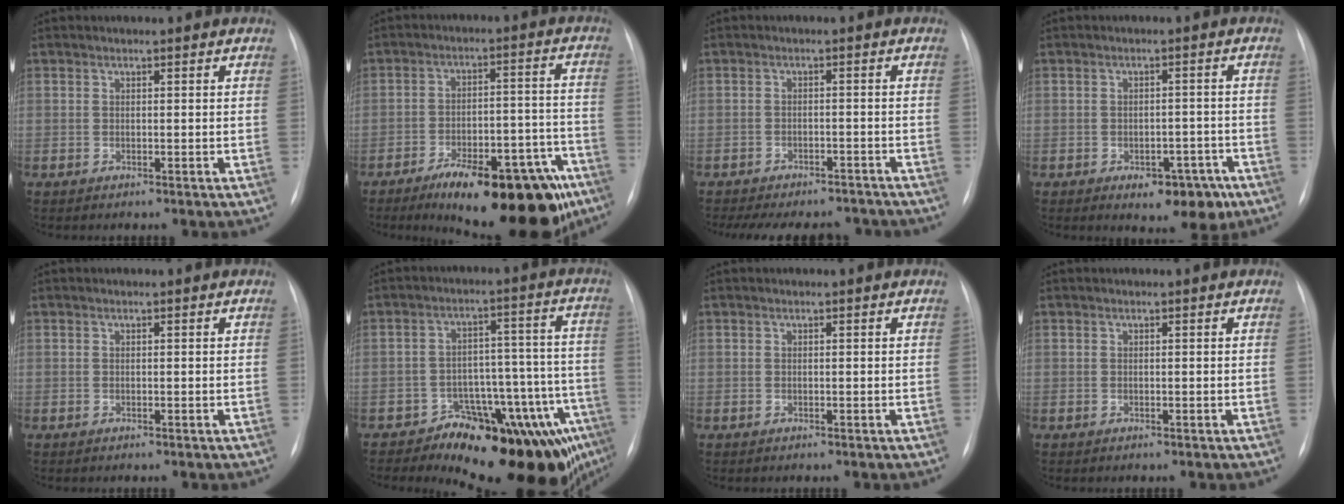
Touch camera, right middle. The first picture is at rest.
{"total": 20.9, "force": [-14.6, 6.4, 13.5], "torque": [-0.116, 0.041, -0.208]}
{"total": 14.6, "force": [-12.8, 4.9, 4.9], "torque": [-0.103, 0.004, -0.162]}
{"total": 6.8, "force": [-3.9, 3.5, 4.3], "torque": [-0.040, 0.015, -0.043]}
{"total": 0.0}
{"total": 16.6, "force": [-10.8, 4.5, 11.8], "torque": [-0.070, 0.057, -0.146]}
{"total": 0.0}
{"total": 0.0}